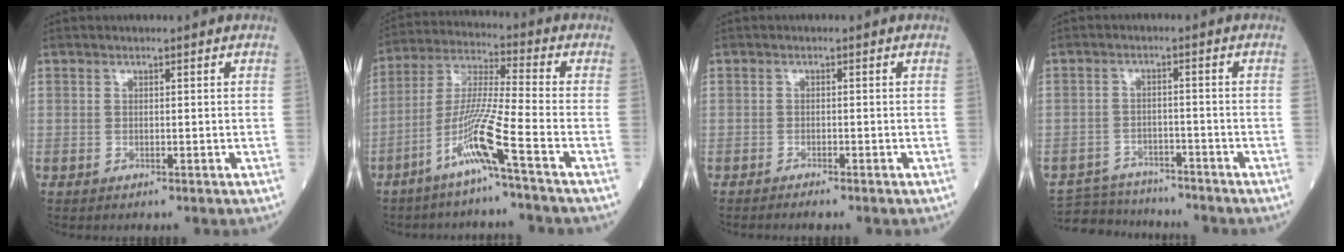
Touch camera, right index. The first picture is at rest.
{"total": 10.0, "force": [-5.3, -1.7, 8.3], "torque": [-0.171, -0.009, -0.109]}
{"total": 1.6, "force": [-1.4, 0.0, 0.7], "torque": [-0.014, -0.002, -0.020]}
{"total": 9.0, "force": [-8.6, 2.2, 1.4], "torque": [-0.021, 0.007, -0.132]}